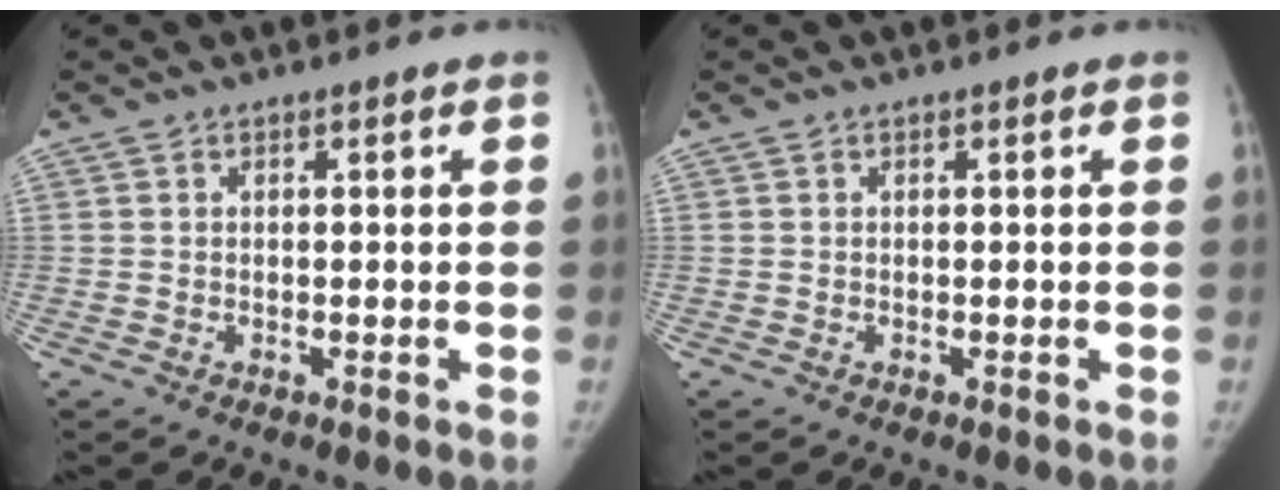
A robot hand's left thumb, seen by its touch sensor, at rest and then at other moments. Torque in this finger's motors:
{"motor_torque": [-0.07, 0.10, -0.05, 0.00, 0.02]}